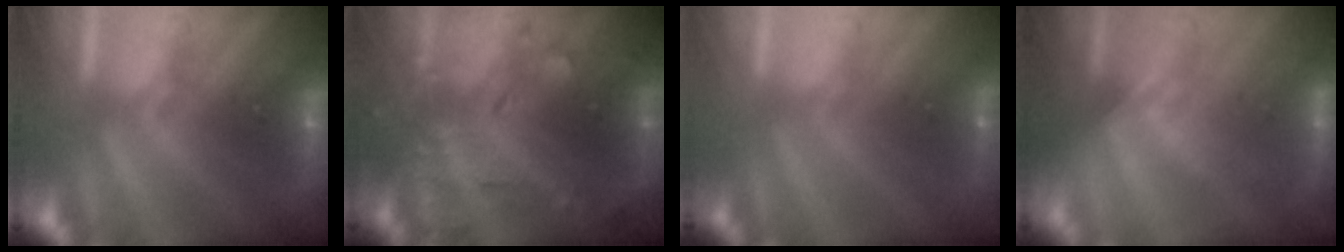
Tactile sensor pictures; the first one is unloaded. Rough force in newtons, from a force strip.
{"total": 6.8}
{"total": 2.8}
{"total": 1.7}